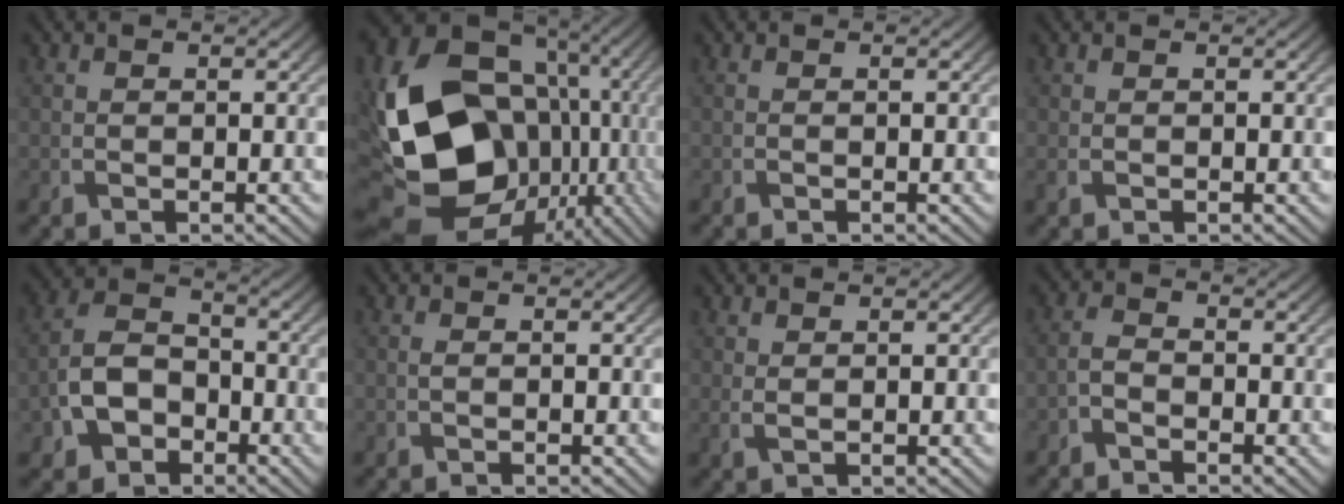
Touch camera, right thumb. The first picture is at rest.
{"total": 22.9, "force": [-1.7, 17.8, 14.4], "torque": [-0.326, -0.049, 0.001]}
{"total": 0.0}
{"total": 0.7, "force": [-0.1, 0.4, 0.5], "torque": [-0.017, -0.003, -0.002]}
{"total": 7.7, "force": [-3.0, 5.4, 4.5], "torque": [-0.100, -0.002, -0.068]}
{"total": 0.5, "force": [0.0, 0.3, 0.4], "torque": [-0.012, 0.001, 0.000]}
{"total": 1.1, "force": [0.5, 0.3, 0.9], "torque": [-0.024, 0.001, 0.012]}
{"total": 2.0, "force": [-1.4, 0.9, 1.1], "torque": [-0.025, 0.003, -0.037]}